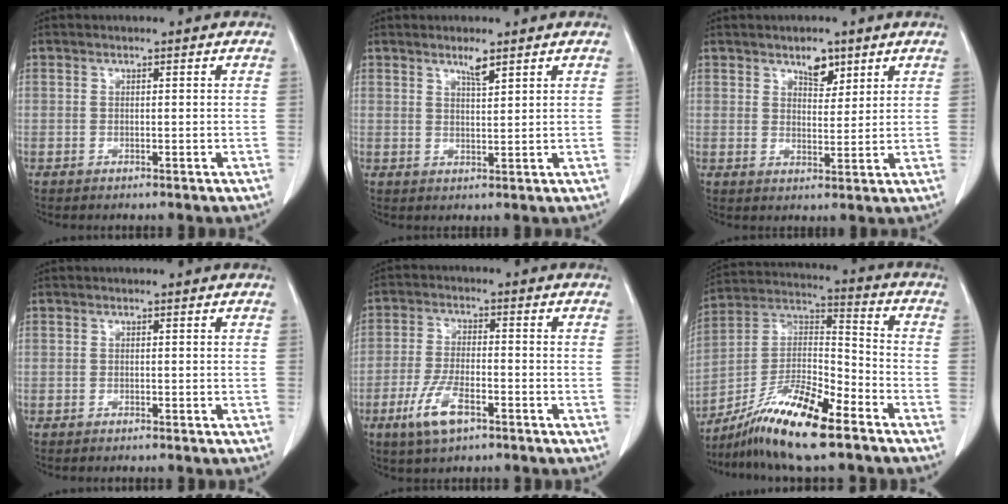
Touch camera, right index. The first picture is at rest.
{"total": 2.4, "force": [1.8, 0.2, 1.6], "torque": [-0.033, -0.002, 0.034]}
{"total": 3.9, "force": [2.7, 1.9, 2.1], "torque": [-0.030, -0.002, 0.045]}
{"total": 0.0}
{"total": 7.2, "force": [-3.9, 2.2, 5.7], "torque": [-0.122, -0.009, -0.071]}
{"total": 15.1, "force": [-10.4, 2.1, 10.7], "torque": [-0.203, 0.003, -0.184]}